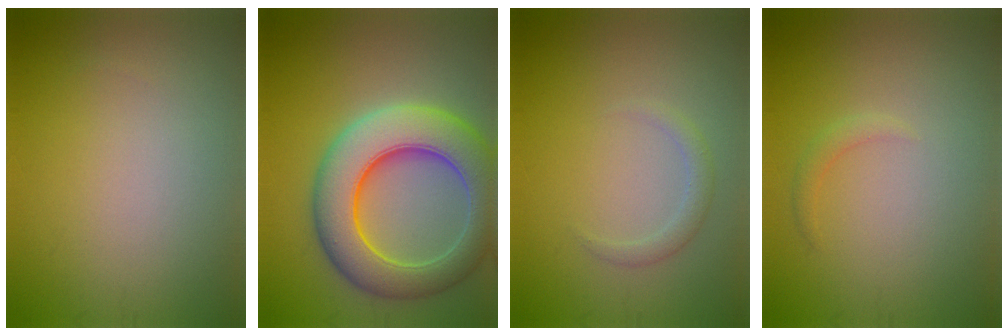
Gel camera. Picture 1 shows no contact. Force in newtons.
{"total": 9.9, "press": 9.9, "slide": 0.5}
{"total": 1.4, "press": 1.4, "slide": 0.1}
{"total": 1.0, "press": 1.0, "slide": 0.1}